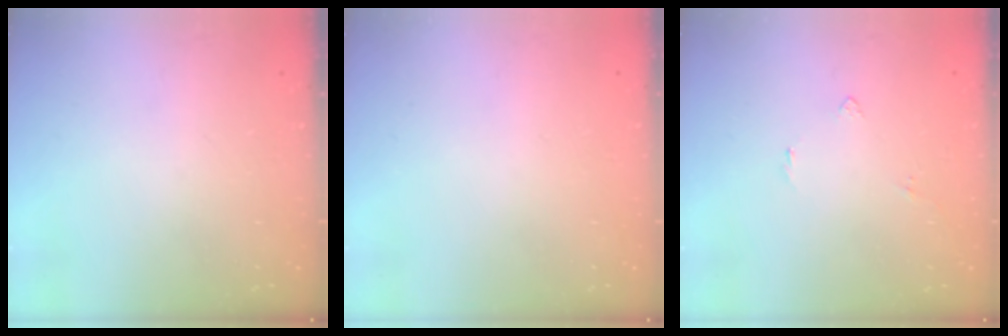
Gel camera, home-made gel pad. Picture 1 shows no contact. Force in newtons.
{"total": 1.9, "press": 1.9, "slide": 0.1}
{"total": 2.7, "press": 2.7, "slide": 0.5}